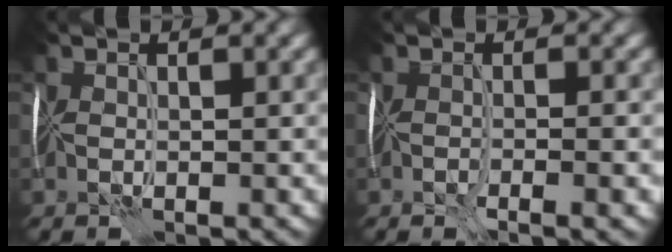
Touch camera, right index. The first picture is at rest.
{"total": 2.4, "force": [-1.2, 0.4, 2.1], "torque": [-0.033, -0.006, -0.021]}